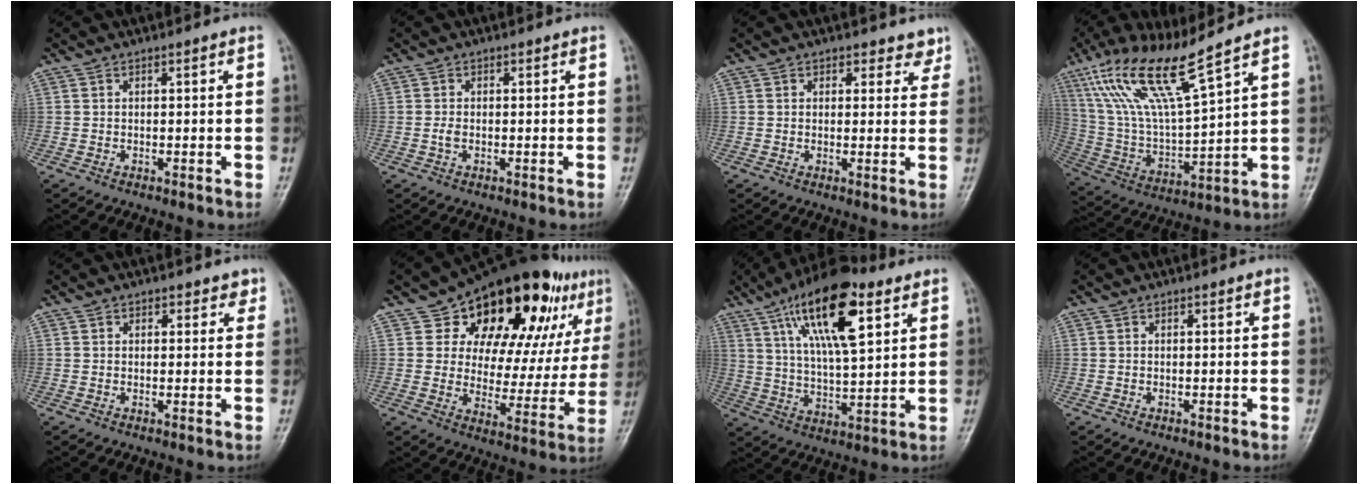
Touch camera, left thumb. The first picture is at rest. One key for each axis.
{"total": 1.2, "fx": -0.2, "fy": 0.7, "fz": 0.9, "tx": -0.020, "ty": -0.001, "tz": -0.006}
{"total": 3.5, "fx": 2.5, "fy": 2.4, "fz": 0.4, "tx": 0.030, "ty": -0.014, "tz": 0.023}
{"total": 17.8, "fx": 11.2, "fy": 2.9, "fz": 13.4, "tx": -0.261, "ty": -0.045, "tz": 0.228}
{"total": 2.3, "fx": 1.5, "fy": 1.7, "fz": 0.5, "tx": 0.022, "ty": -0.005, "tz": 0.012}
{"total": 26.2, "fx": 14.1, "fy": 13.0, "fz": 17.9, "tx": -0.206, "ty": -0.023, "tz": 0.209}
{"total": 17.3, "fx": 8.1, "fy": 6.1, "fz": 14.1, "tx": -0.222, "ty": -0.015, "tz": 0.137}
{"total": 0.0}